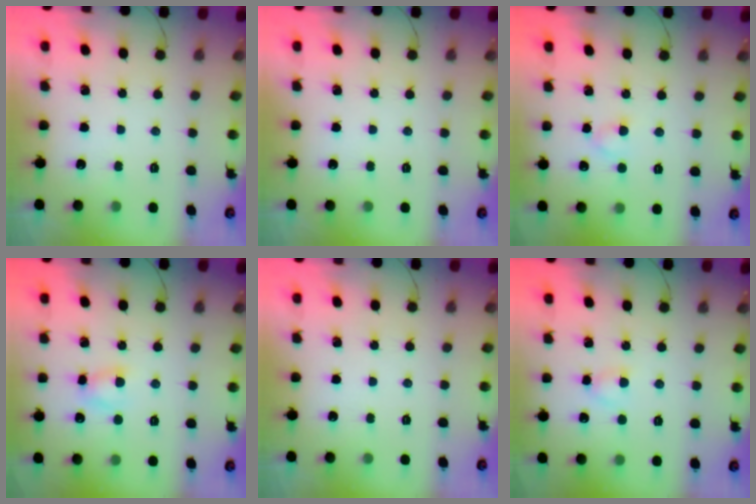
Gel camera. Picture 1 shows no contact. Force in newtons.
{"total": 0.0}
{"total": 2.7, "press": 2.5, "slide": 1.2}
{"total": 4.0, "press": 3.8, "slide": 1.0}
{"total": 0.0}
{"total": 2.7, "press": 2.5, "slide": 1.0}